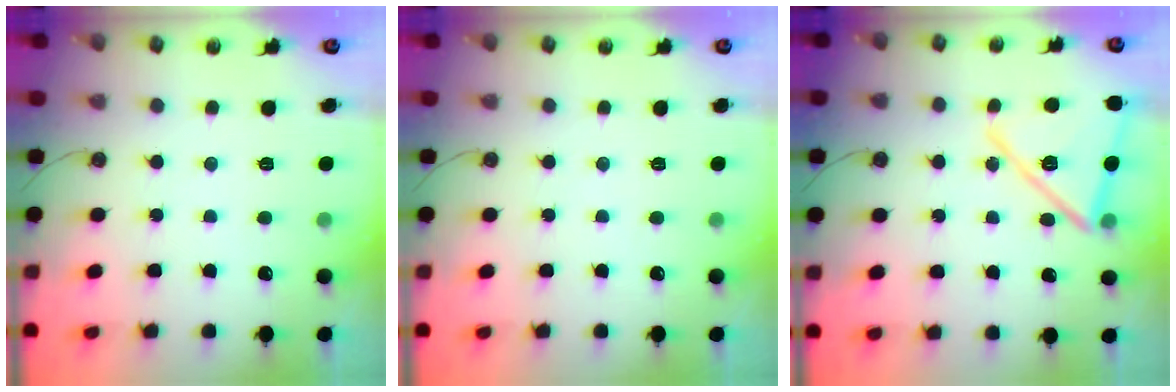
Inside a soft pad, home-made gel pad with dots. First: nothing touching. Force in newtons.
{"total": 0.0}
{"total": 17.6, "press": 17.6, "slide": 1.5}